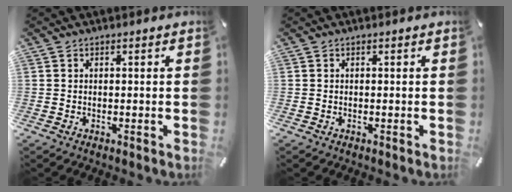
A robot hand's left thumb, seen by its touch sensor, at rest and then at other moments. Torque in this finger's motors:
{"motor_torque": [0.00, 0.00, 0.00, 0.00, 0.00]}